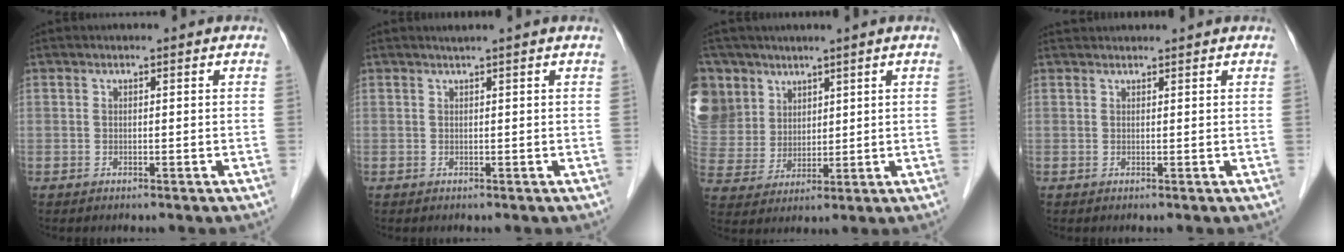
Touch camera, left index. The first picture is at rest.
{"total": 1.4, "force": [1.1, -0.5, 0.7], "torque": [-0.016, 0.004, 0.028]}
{"total": 19.9, "force": [10.6, 15.1, 7.3], "torque": [-0.244, 0.059, 0.228]}
{"total": 3.7, "force": [3.6, 0.3, 0.7], "torque": [-0.009, 0.034, 0.054]}